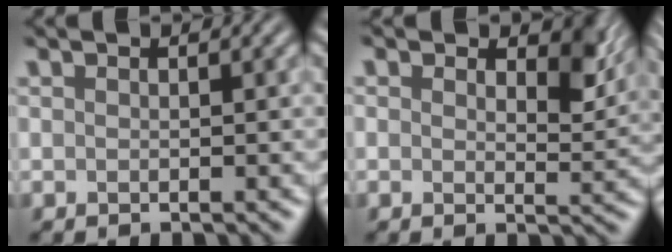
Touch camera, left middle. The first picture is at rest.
{"total": 3.4, "force": [1.7, 1.9, 2.2], "torque": [-0.033, -0.005, 0.022]}